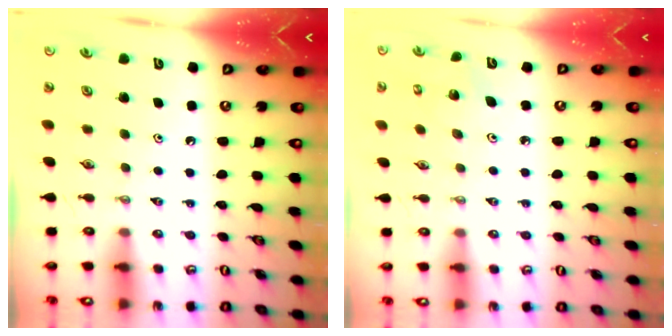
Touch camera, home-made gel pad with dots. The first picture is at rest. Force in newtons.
{"total": 1.8, "press": 1.8, "slide": 0.1}